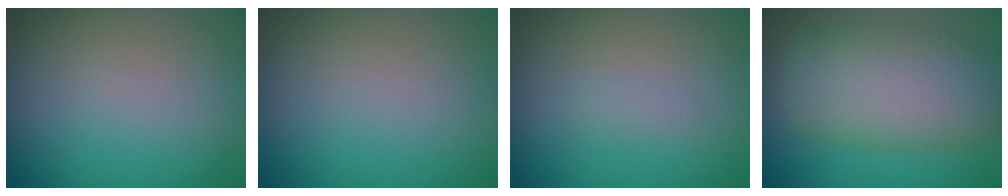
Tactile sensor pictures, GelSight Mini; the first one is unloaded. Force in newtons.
{"total": 0.0}
{"total": 0.6, "press": 0.6, "slide": 0.0}
{"total": 9.5, "press": 9.4, "slide": 0.4}